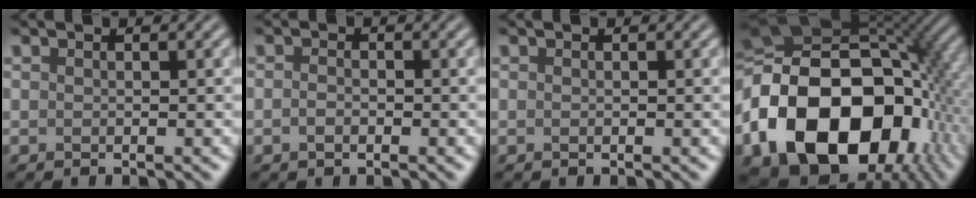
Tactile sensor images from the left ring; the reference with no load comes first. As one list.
[{"total": 1.1, "force": [-0.4, 0.7, 0.8], "torque": [-0.016, -0.001, -0.011]}, {"total": 0.0}, {"total": 20.8, "force": [-5.2, 14.1, 14.4], "torque": [-0.305, -0.009, -0.096]}]